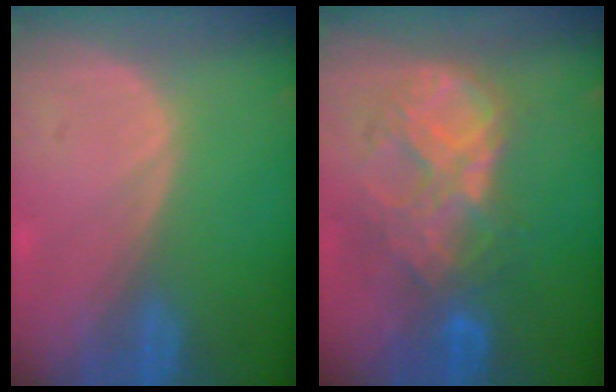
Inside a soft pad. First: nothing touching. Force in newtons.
{"total": 9.1, "press": 7.8, "slide": 4.7}